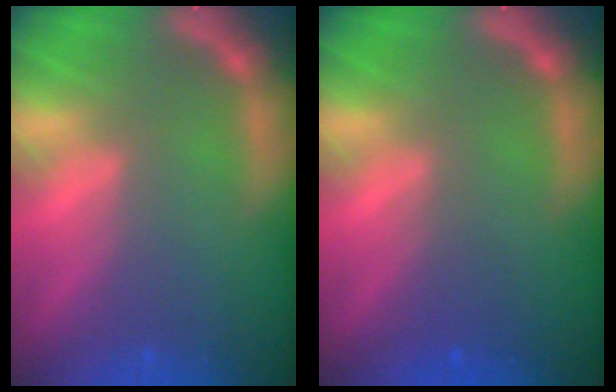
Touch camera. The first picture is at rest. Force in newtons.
{"total": 1.4}